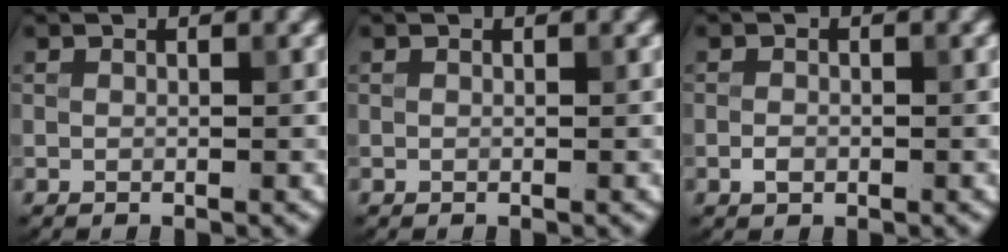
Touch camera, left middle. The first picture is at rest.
{"total": 0.0}
{"total": 1.1, "force": [-0.4, 0.7, 0.7], "torque": [-0.012, 0.000, -0.010]}